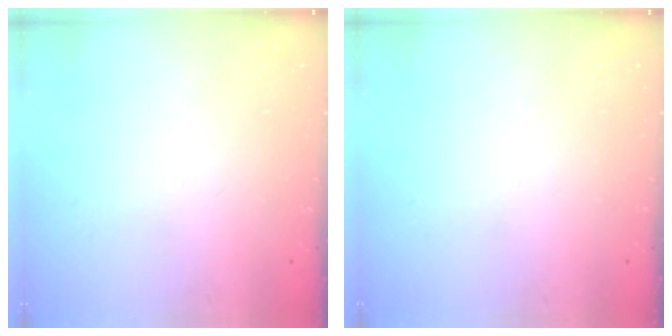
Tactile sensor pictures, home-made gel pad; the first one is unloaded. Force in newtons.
{"total": 0.0}